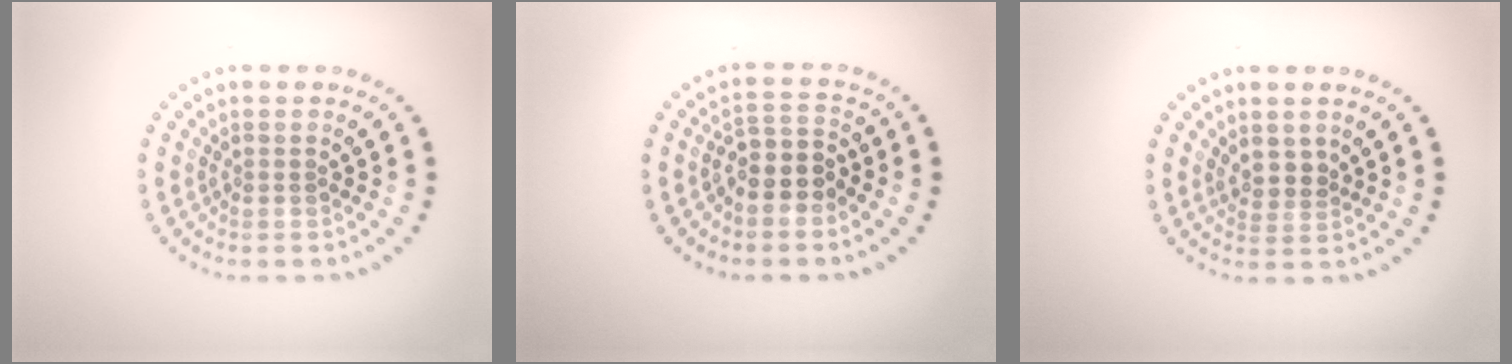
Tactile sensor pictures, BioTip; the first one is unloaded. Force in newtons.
{"total": 3.2, "press": 2.7, "slide": 1.6}
{"total": 1.7, "press": 1.4, "slide": 1.0}